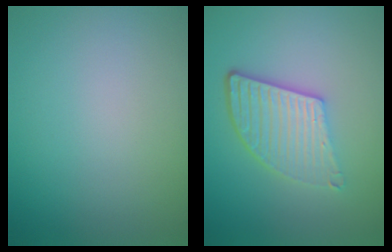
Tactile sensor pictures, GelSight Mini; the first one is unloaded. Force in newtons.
{"total": 5.0, "press": 3.7, "slide": 3.4}